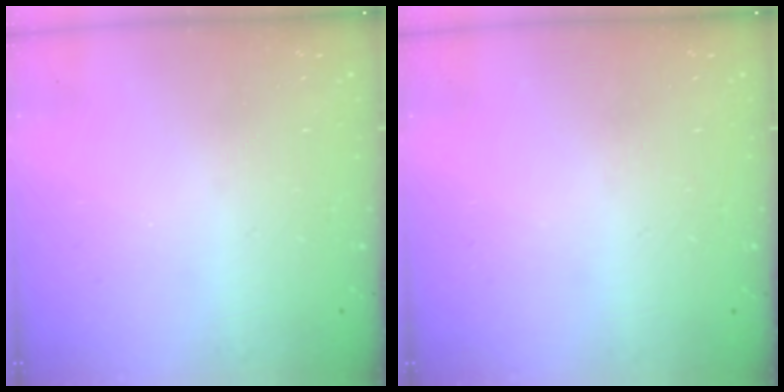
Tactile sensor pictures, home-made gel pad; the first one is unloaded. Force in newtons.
{"total": 0.0}